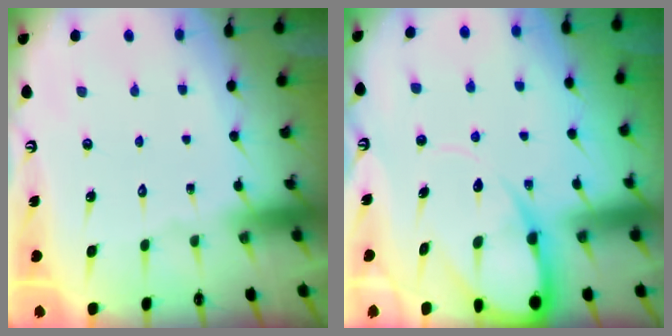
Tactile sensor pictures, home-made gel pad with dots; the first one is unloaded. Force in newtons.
{"total": 11.9, "press": 11.9, "slide": 1.0}